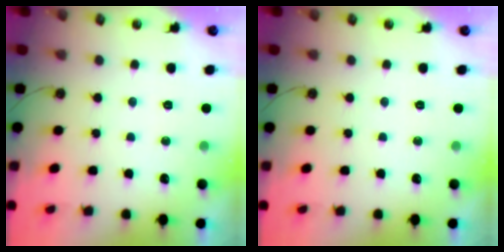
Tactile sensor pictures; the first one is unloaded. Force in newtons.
{"total": 0.0}